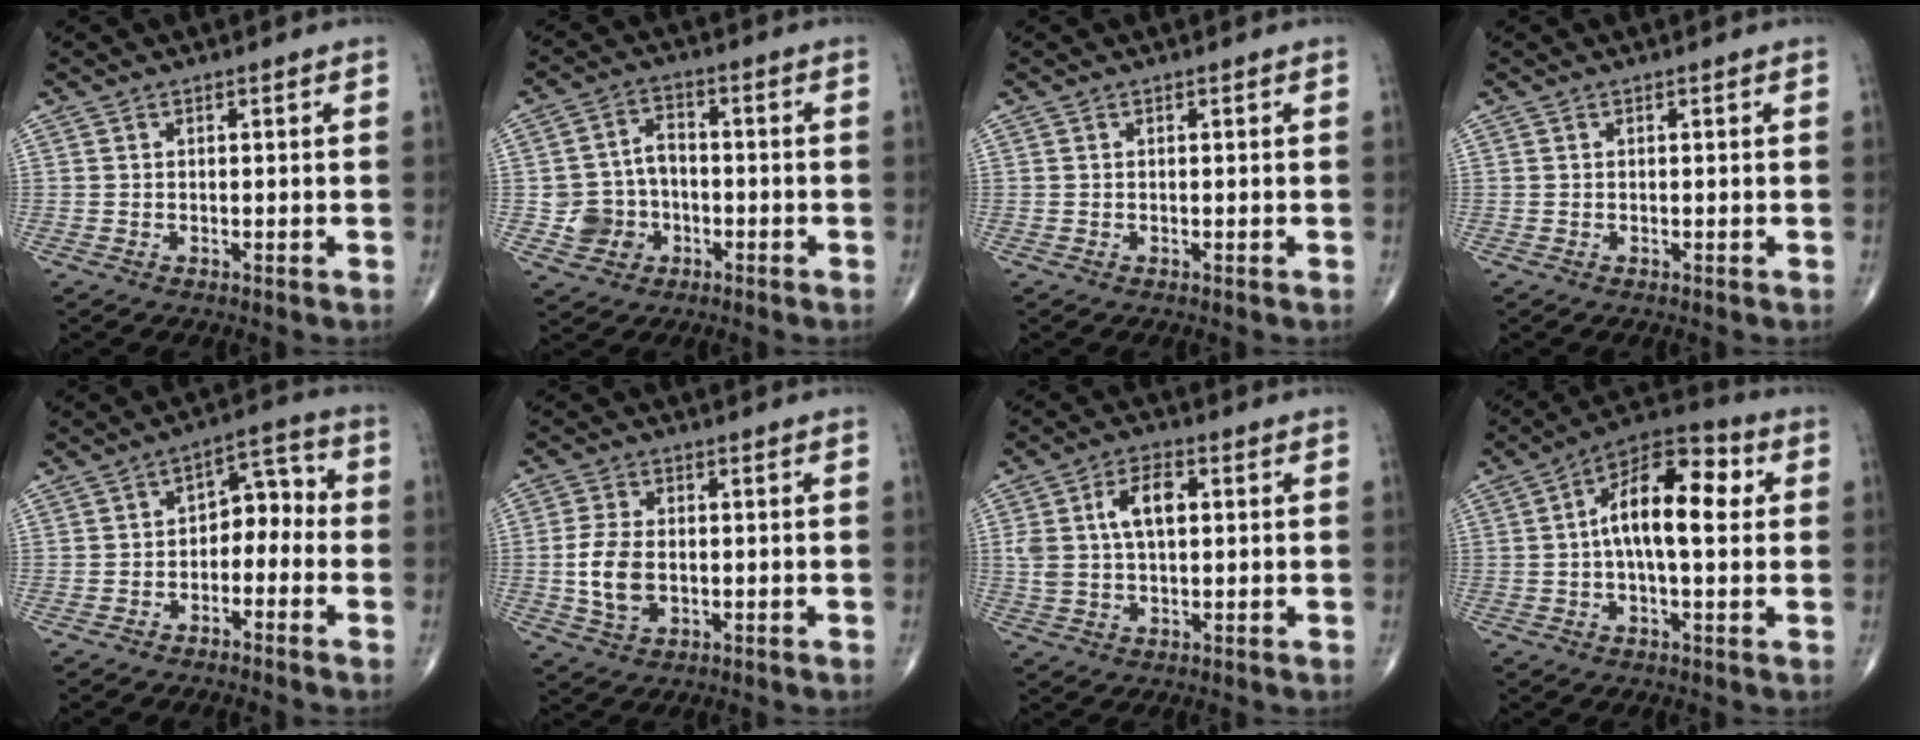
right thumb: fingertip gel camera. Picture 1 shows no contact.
{"total": 7.8, "force": [-2.3, 6.8, 3.0], "torque": [-0.028, 0.025, -0.039]}
{"total": 0.0}
{"total": 0.0}
{"total": 7.3, "force": [-2.2, 4.8, 5.1], "torque": [-0.041, 0.046, -0.047]}
{"total": 7.2, "force": [-0.5, 4.5, 5.6], "torque": [-0.113, -0.001, -0.007]}
{"total": 8.4, "force": [1.8, 4.5, 6.8], "torque": [-0.125, 0.013, 0.035]}
{"total": 14.6, "force": [2.0, 6.3, 13.0], "torque": [-0.203, 0.033, 0.020]}